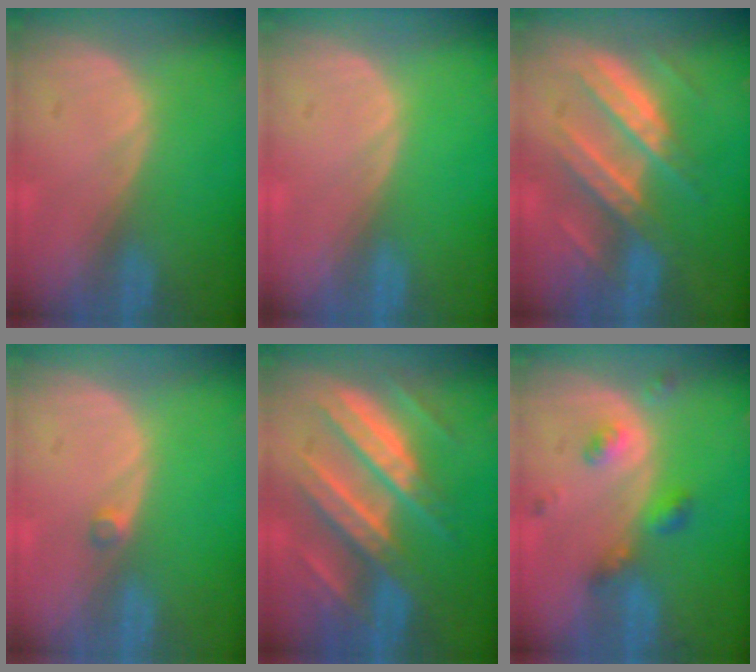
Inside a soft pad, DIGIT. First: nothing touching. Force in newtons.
{"total": 0.0}
{"total": 8.1, "press": 8.1, "slide": 0.4}
{"total": 1.1, "press": 1.0, "slide": 0.6}
{"total": 10.8, "press": 10.7, "slide": 1.1}
{"total": 4.9, "press": 4.4, "slide": 2.2}